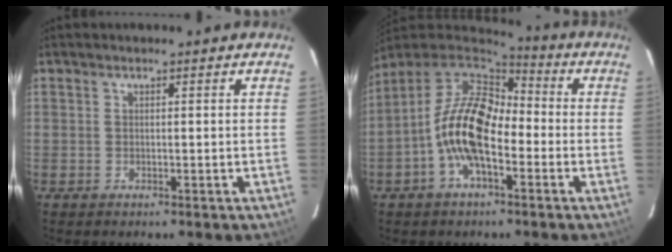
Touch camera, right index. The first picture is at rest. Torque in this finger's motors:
{"motor_torque": [2.14, 0.00, 1.05, 0.21]}